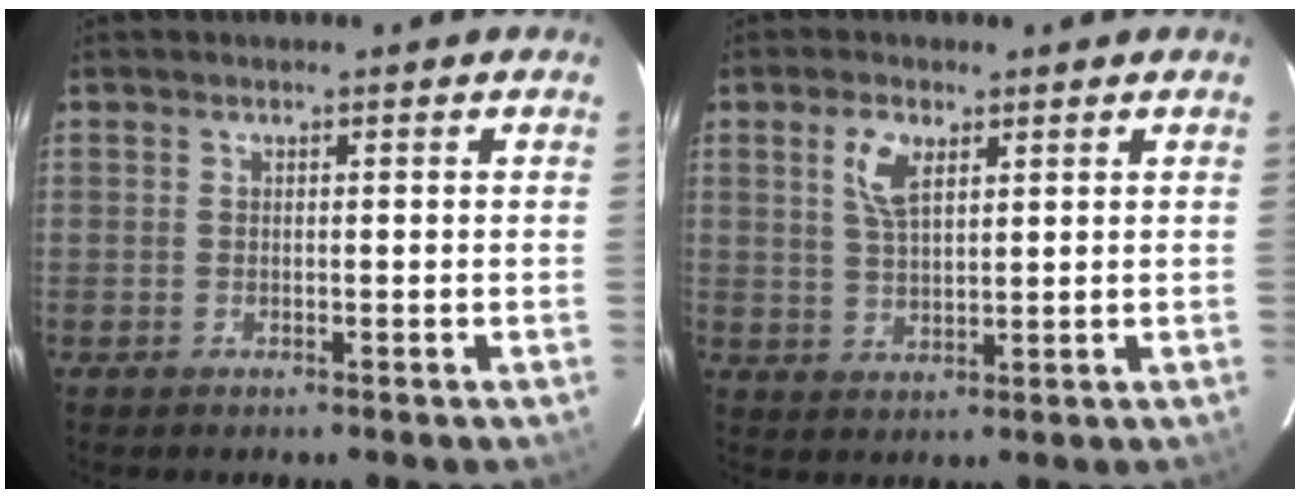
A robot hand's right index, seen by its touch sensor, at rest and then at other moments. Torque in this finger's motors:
{"motor_torque": [0.12, 0.01, 0.23, 0.08]}